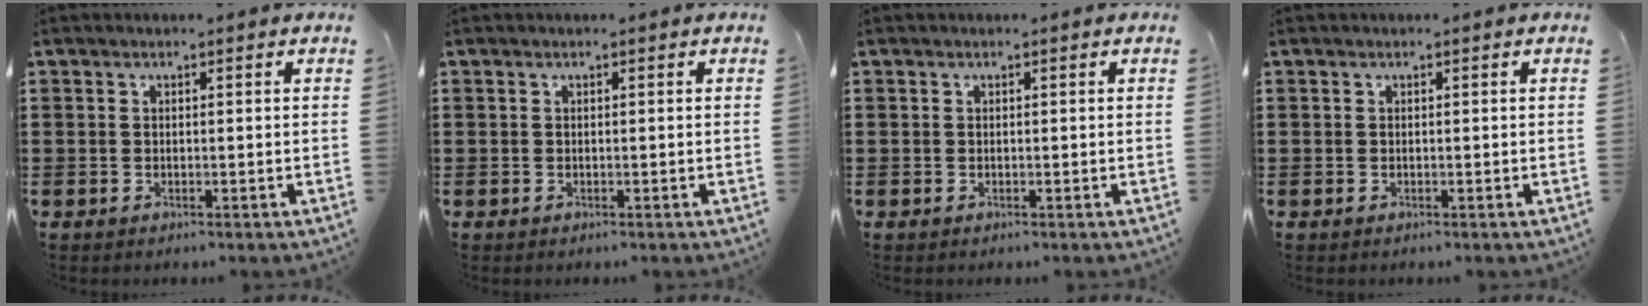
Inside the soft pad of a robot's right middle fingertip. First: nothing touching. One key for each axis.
{"total": 0.0}
{"total": 0.0}
{"total": 0.0}